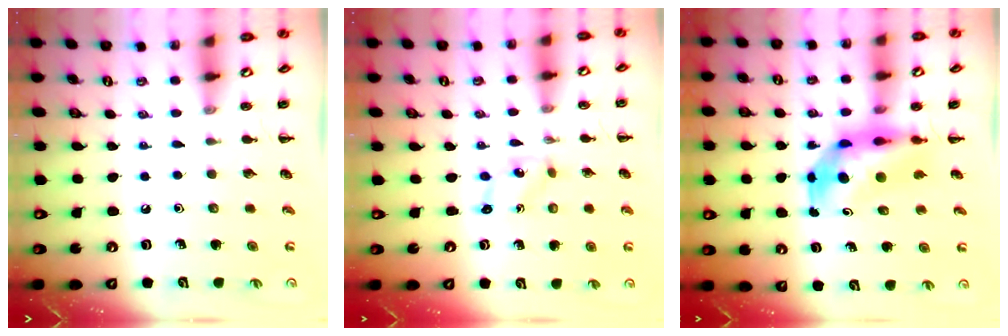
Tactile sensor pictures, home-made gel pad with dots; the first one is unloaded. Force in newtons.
{"total": 1.3, "press": 1.2, "slide": 0.5}
{"total": 6.5, "press": 6.2, "slide": 1.8}